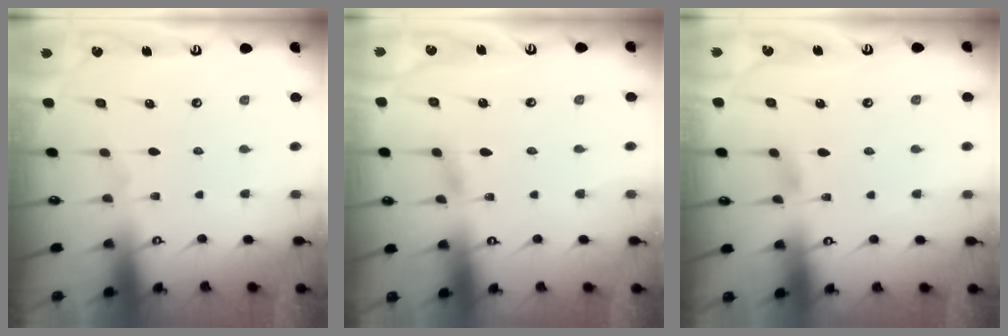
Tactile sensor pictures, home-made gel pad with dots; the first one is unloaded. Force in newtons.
{"total": 2.4, "press": 2.4, "slide": 0.3}
{"total": 3.9, "press": 3.9, "slide": 0.5}